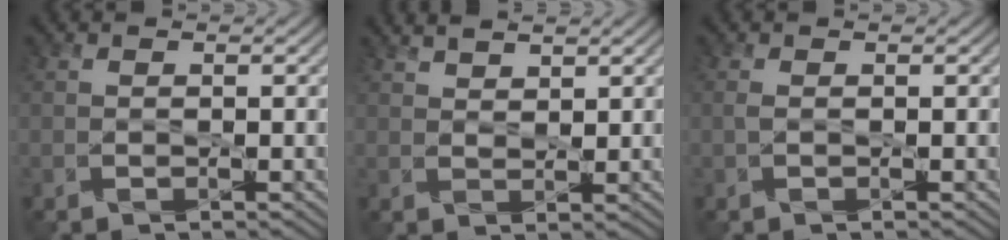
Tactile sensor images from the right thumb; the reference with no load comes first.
{"total": 2.4, "force": [2.1, 0.7, 1.0], "torque": [-0.017, -0.004, 0.044]}
{"total": 0.6, "force": [0.0, 0.1, 0.6], "torque": [-0.016, 0.002, 0.001]}